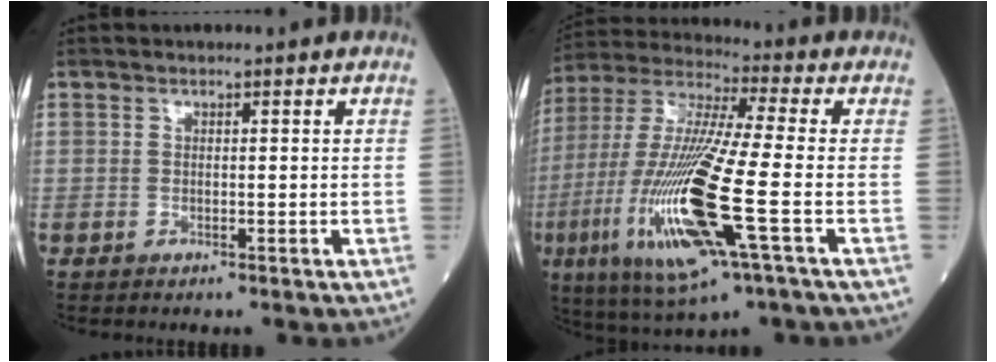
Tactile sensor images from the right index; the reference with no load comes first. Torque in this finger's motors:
{"motor_torque": [2.14, 0.00, 1.05, 0.21]}